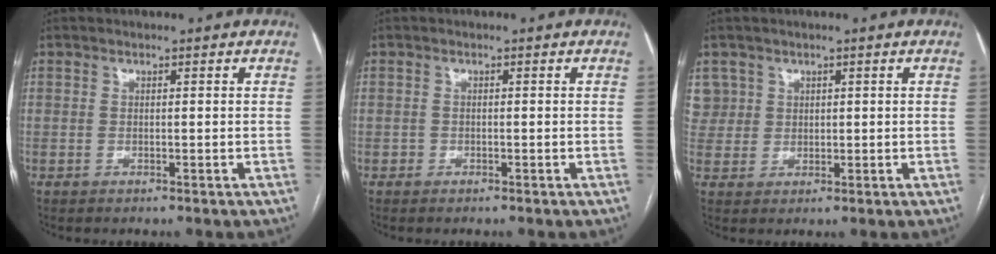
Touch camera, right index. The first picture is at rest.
{"total": 0.6, "force": [-0.4, 0.5, 0.0], "torque": [-0.004, 0.004, -0.009]}
{"total": 4.1, "force": [2.0, 3.6, -0.4], "torque": [0.024, 0.010, 0.040]}